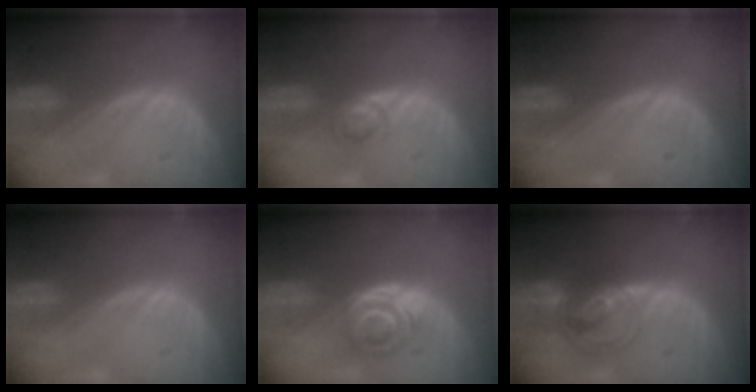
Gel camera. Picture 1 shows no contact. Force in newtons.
{"total": 2.7, "press": 2.7, "slide": 0.2}
{"total": 0.0}
{"total": 0.0}
{"total": 6.3, "press": 5.2, "slide": 3.5}
{"total": 7.5, "press": 6.1, "slide": 4.3}